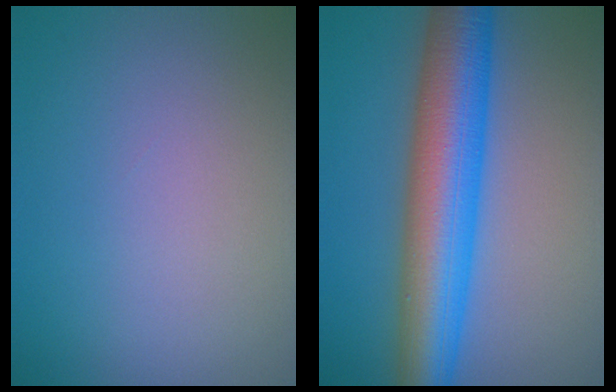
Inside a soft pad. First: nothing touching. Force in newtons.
{"total": 10.6, "press": 10.6, "slide": 0.1}